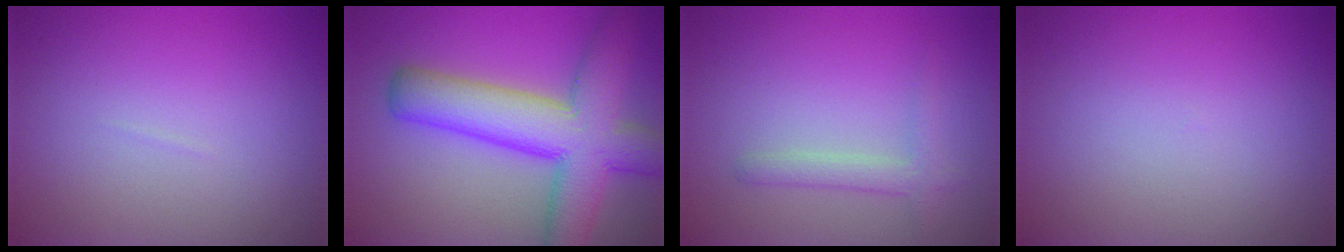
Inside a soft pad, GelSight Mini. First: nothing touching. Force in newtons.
{"total": 9.9, "press": 9.9, "slide": 0.4}
{"total": 1.8, "press": 1.8, "slide": 0.2}
{"total": 0.0}